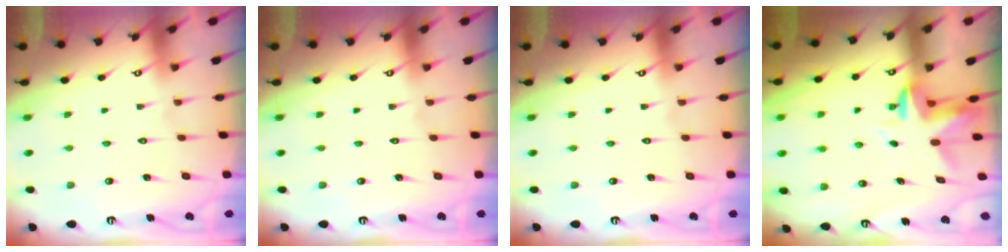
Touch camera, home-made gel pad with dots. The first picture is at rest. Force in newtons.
{"total": 0.0}
{"total": 0.0}
{"total": 3.1, "press": 3.1, "slide": 0.4}